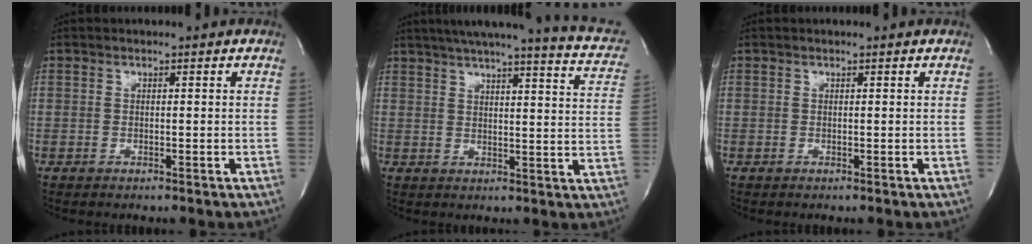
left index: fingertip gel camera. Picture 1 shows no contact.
{"total": 20.3, "force": [16.9, 2.0, 11.0], "torque": [-0.152, -0.009, 0.194]}
{"total": 0.6, "force": [0.6, 0.0, 0.2], "torque": [-0.005, 0.003, 0.009]}